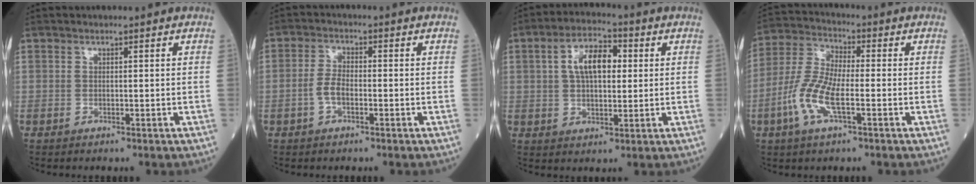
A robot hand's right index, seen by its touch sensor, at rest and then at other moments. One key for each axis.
{"total": 3.1, "fx": -1.0, "fy": 1.4, "fz": 2.6, "tx": -0.057, "ty": 0.005, "tz": -0.020}
{"total": 8.1, "fx": 1.9, "fy": 3.7, "fz": 7.0, "tx": -0.132, "ty": 0.021, "tz": 0.033}
{"total": 9.1, "fx": -2.9, "fy": 2.6, "fz": 8.3, "tx": -0.189, "ty": 0.001, "tz": -0.060}